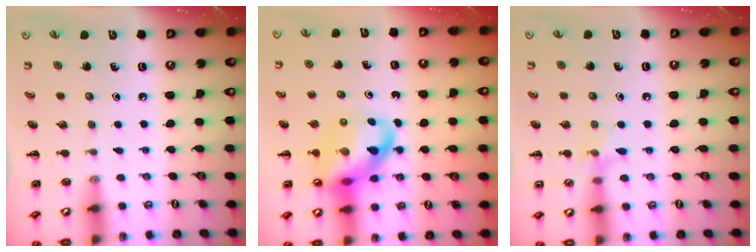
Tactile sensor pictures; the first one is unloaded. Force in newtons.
{"total": 15.2, "press": 14.6, "slide": 3.9}
{"total": 6.4, "press": 6.0, "slide": 2.0}